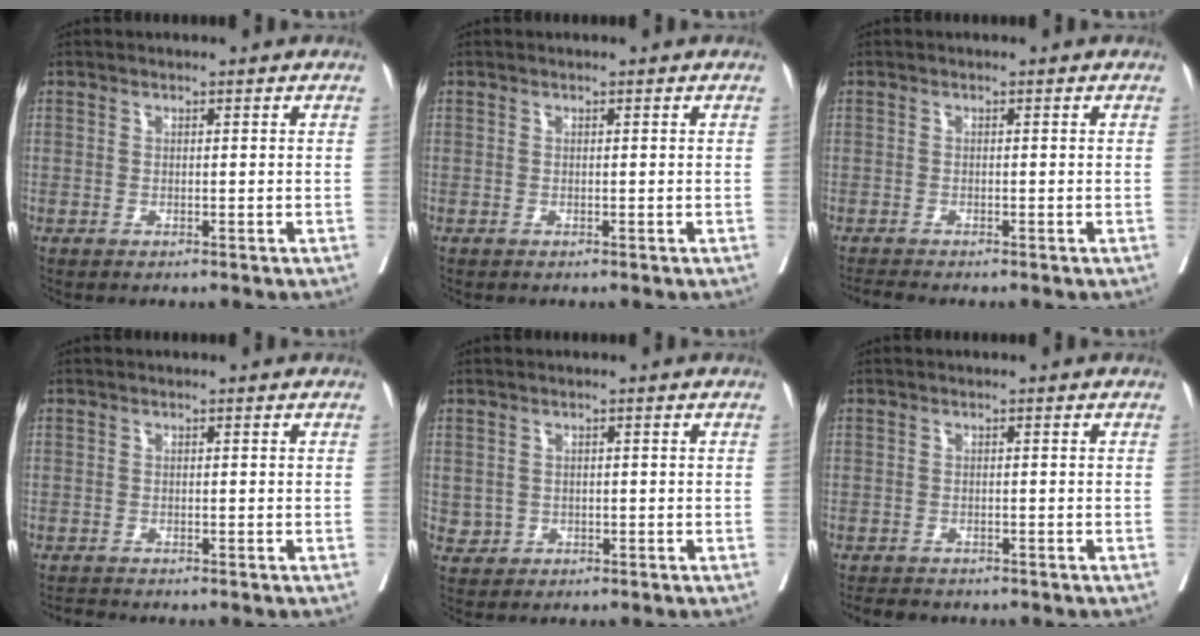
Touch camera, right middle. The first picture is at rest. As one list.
[{"total": 0.0}, {"total": 1.5, "force": [-1.4, -0.3, 0.3], "torque": [-0.010, -0.008, -0.027]}, {"total": 1.0, "force": [-0.9, -0.1, -0.1], "torque": [-0.004, -0.008, -0.017]}, {"total": 2.0, "force": [-0.2, 2.0, 0.3], "torque": [0.000, 0.006, 0.005]}, {"total": 3.6, "force": [-3.2, 1.5, 0.9], "torque": [-0.015, -0.005, -0.047]}]